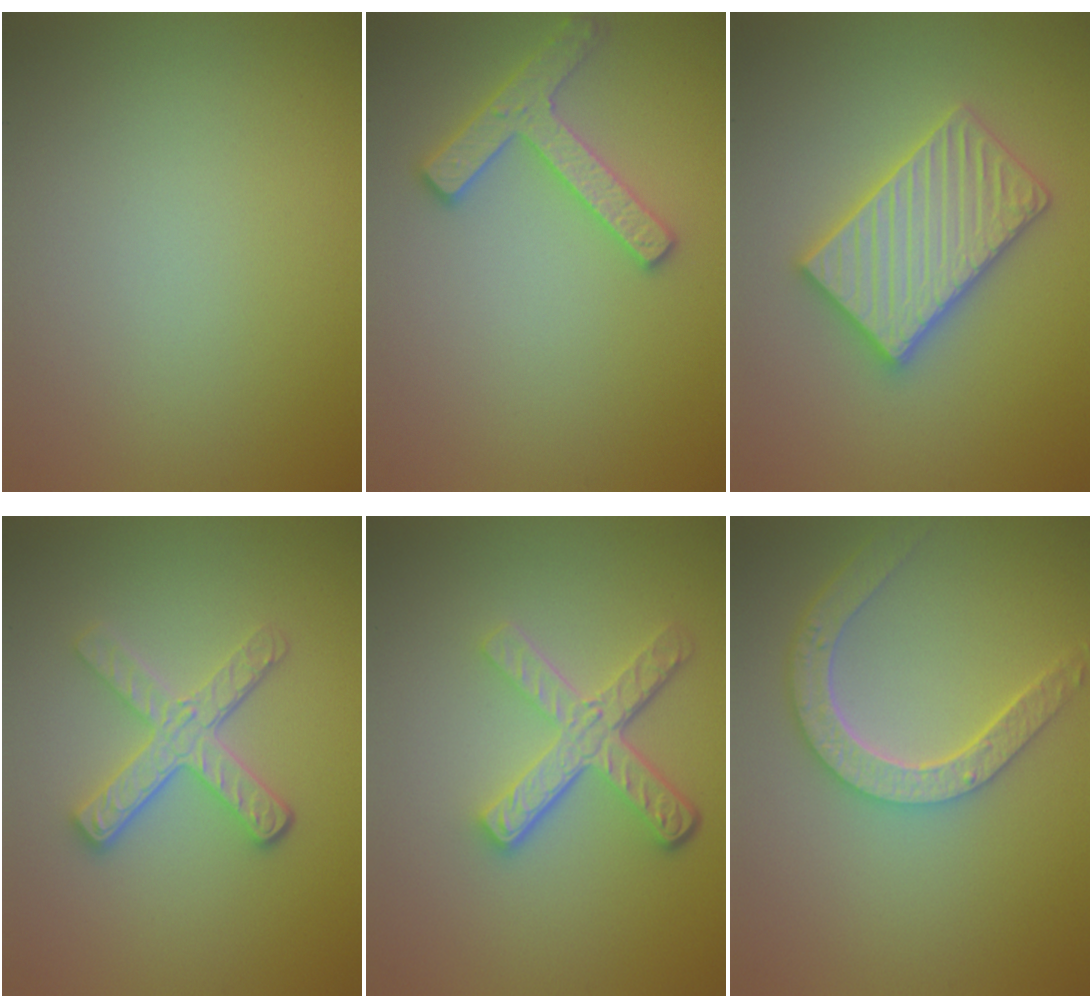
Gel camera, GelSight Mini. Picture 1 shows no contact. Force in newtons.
{"total": 2.8, "press": 2.8, "slide": 0.3}
{"total": 5.6, "press": 5.5, "slide": 0.8}
{"total": 3.6, "press": 3.1, "slide": 1.8}
{"total": 4.9, "press": 3.6, "slide": 3.3}
{"total": 4.5, "press": 3.8, "slide": 2.5}